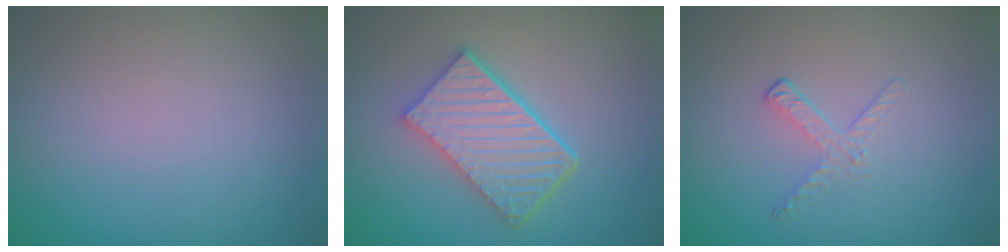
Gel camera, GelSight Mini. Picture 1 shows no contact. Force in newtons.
{"total": 6.0, "press": 4.3, "slide": 4.2}
{"total": 1.2, "press": 0.4, "slide": 1.2}